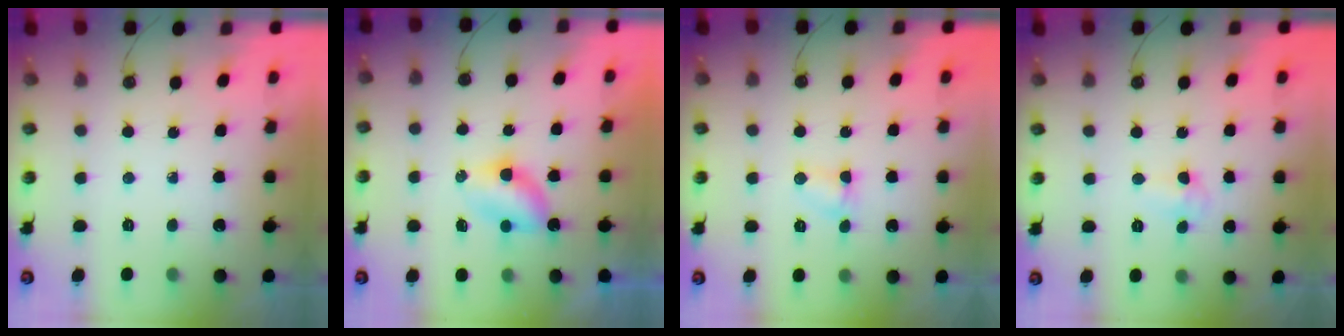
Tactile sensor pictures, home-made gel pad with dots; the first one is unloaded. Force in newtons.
{"total": 4.6, "press": 4.6, "slide": 0.5}
{"total": 3.7, "press": 3.6, "slide": 1.0}
{"total": 2.8, "press": 2.6, "slide": 0.9}